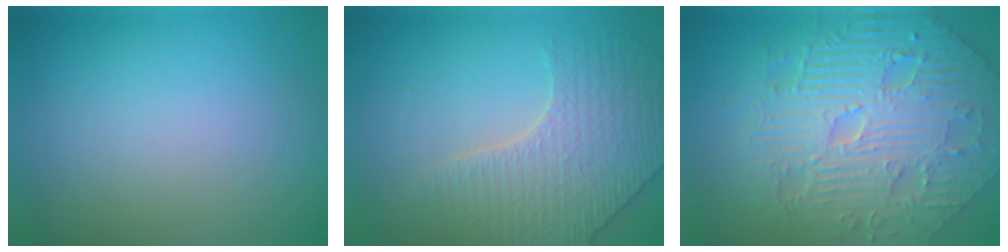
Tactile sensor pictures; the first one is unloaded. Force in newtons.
{"total": 3.8, "press": 3.6, "slide": 1.2}
{"total": 9.3, "press": 7.0, "slide": 6.0}